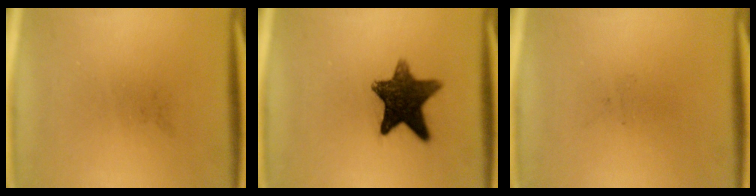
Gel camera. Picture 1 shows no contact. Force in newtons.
{"total": 11.7}
{"total": 0.0}